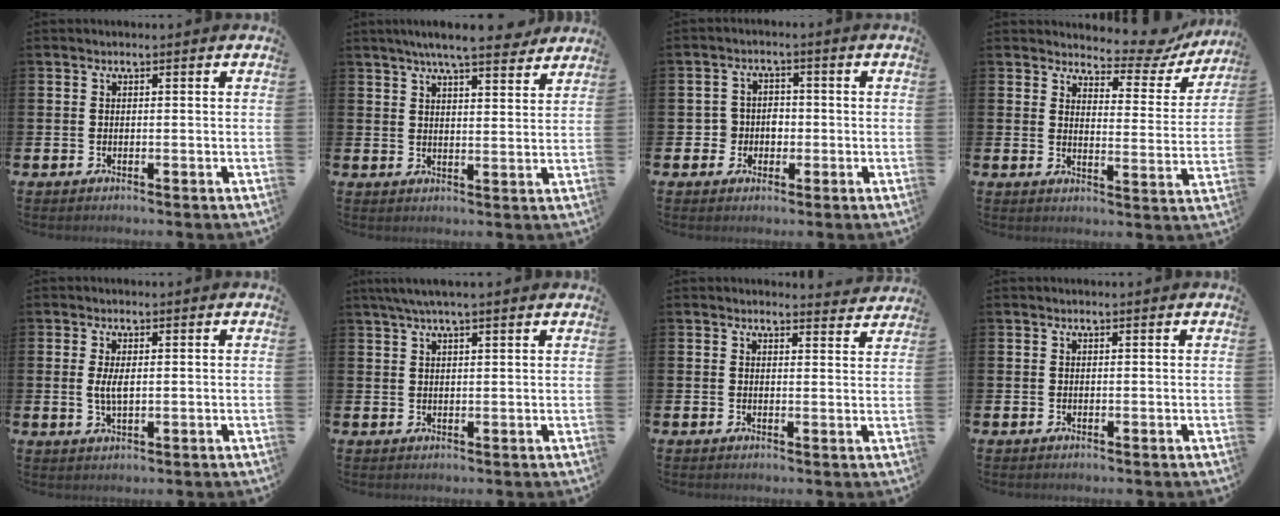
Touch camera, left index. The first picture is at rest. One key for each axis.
{"total": 6.7, "fx": 6.2, "fy": 0.5, "fz": 2.6, "tx": -0.042, "ty": -0.030, "tz": 0.105}
{"total": 3.3, "fx": -0.9, "fy": 3.1, "fz": 0.6, "tx": -0.022, "ty": 0.007, "tz": -0.024}
{"total": 5.6, "fx": 5.1, "fy": 1.9, "fz": 1.3, "tx": -0.024, "ty": -0.044, "tz": 0.080}
{"total": 2.9, "fx": 0.4, "fy": 1.1, "fz": 2.6, "tx": -0.049, "ty": 0.002, "tz": 0.004}
{"total": 3.5, "fx": 2.8, "fy": 0.3, "fz": 2.1, "tx": -0.043, "ty": 0.000, "tz": 0.050}
{"total": 2.5, "fx": 2.5, "fy": 0.4, "fz": 0.0, "tx": 0.019, "ty": -0.022, "tz": 0.040}
{"total": 0.0}